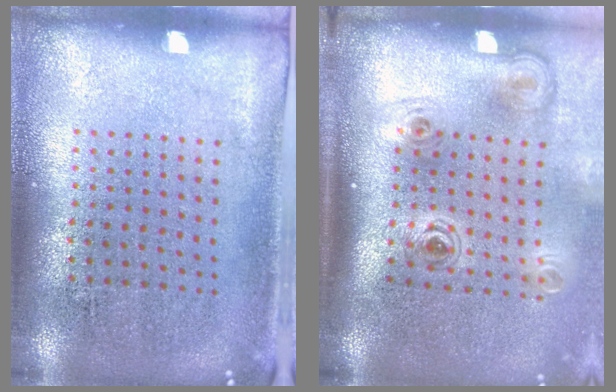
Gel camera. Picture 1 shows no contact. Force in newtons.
{"total": 2.2, "press": 1.5, "slide": 1.6}